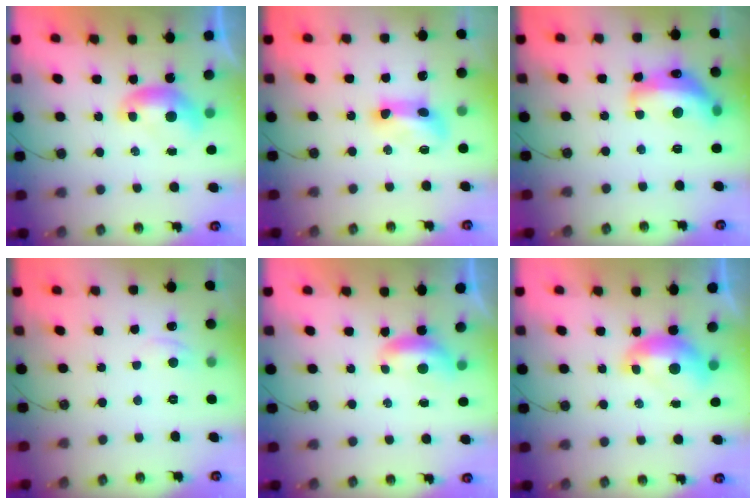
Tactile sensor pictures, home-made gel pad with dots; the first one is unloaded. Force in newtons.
{"total": 5.5, "press": 5.4, "slide": 1.0}
{"total": 10.5, "press": 10.5, "slide": 0.7}
{"total": 1.2, "press": 1.2, "slide": 0.3}
{"total": 0.9, "press": 0.8, "slide": 0.5}
{"total": 1.5, "press": 1.4, "slide": 0.3}